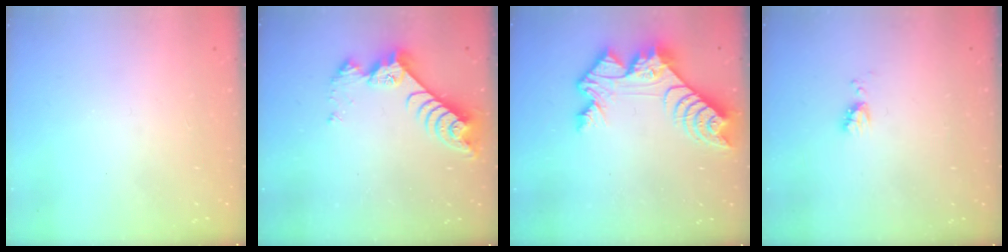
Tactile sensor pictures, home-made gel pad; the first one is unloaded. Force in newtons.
{"total": 9.4, "press": 9.3, "slide": 0.8}
{"total": 11.8, "press": 11.7, "slide": 0.8}
{"total": 4.3, "press": 4.2, "slide": 0.7}